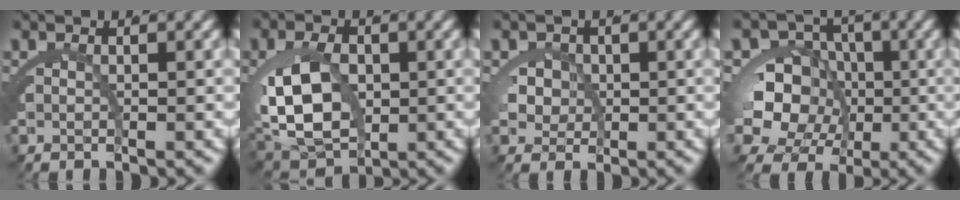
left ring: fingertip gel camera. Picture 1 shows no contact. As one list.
[{"total": 9.6, "force": [-0.4, 7.0, 6.5], "torque": [-0.151, -0.032, 0.009]}, {"total": 3.7, "force": [0.3, 3.3, 1.7], "torque": [-0.052, -0.021, 0.016]}, {"total": 11.0, "force": [-1.0, 9.4, 5.5], "torque": [-0.107, -0.045, -0.013]}]